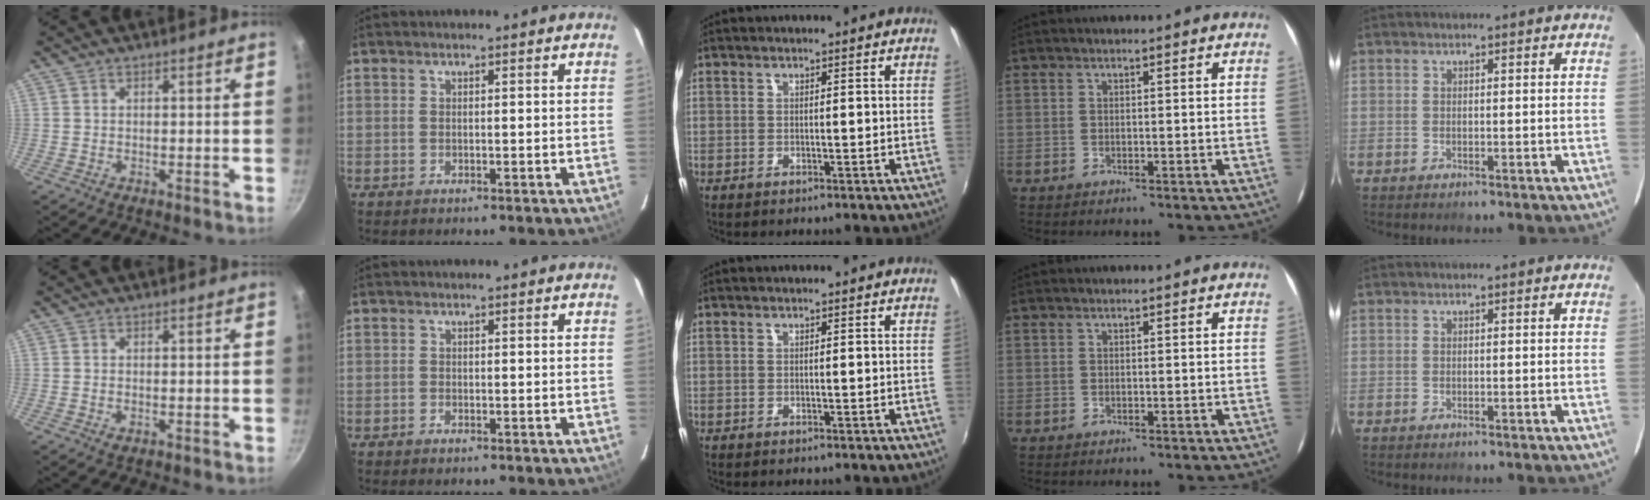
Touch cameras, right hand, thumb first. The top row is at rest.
{"thumb": {"total": 1.1, "force": [-0.2, 0.6, 0.9], "torque": [-0.014, -0.002, -0.003]}, "index": {"total": 0.7, "force": [-0.6, 0.3, 0.2], "torque": [-0.006, -0.001, -0.013]}}